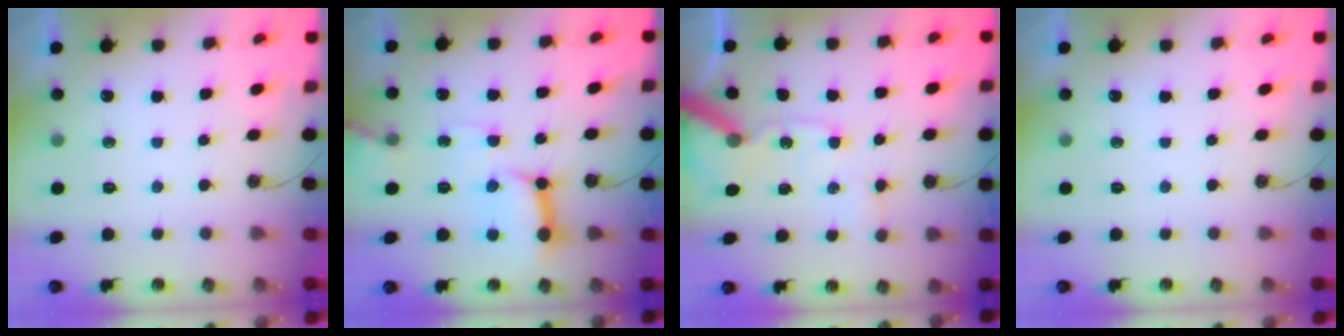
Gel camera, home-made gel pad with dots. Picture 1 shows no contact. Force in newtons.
{"total": 13.6, "press": 13.5, "slide": 1.8}
{"total": 12.6, "press": 12.4, "slide": 1.8}
{"total": 0.0}